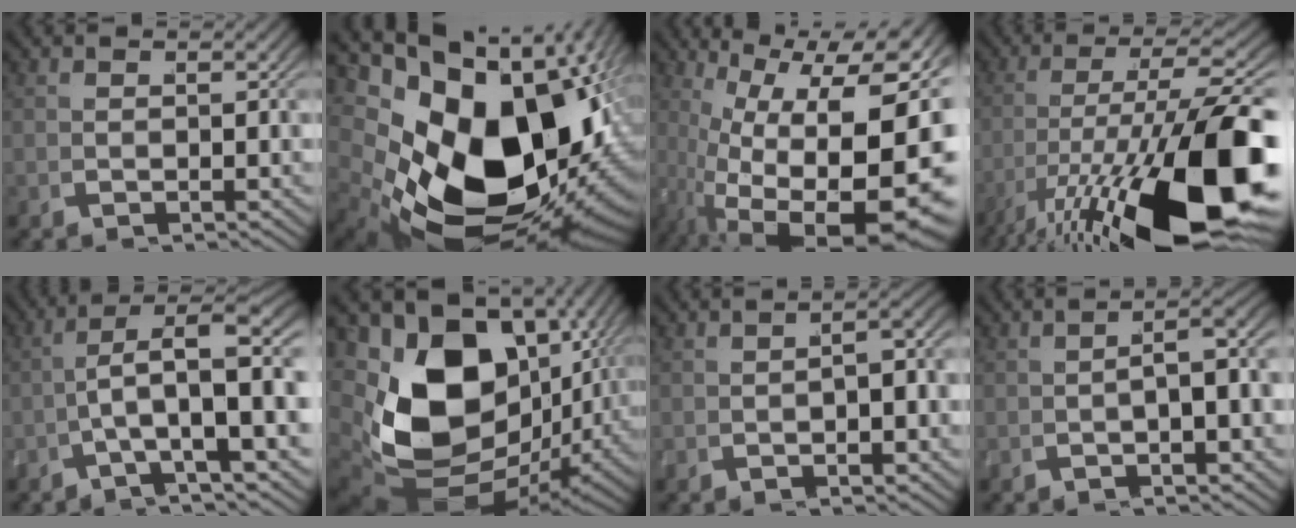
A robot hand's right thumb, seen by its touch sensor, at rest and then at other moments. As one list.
[{"total": 25.6, "force": [-0.9, 16.3, 19.7], "torque": [-0.350, -0.065, 0.026]}, {"total": 19.3, "force": [-1.4, 11.0, 15.8], "torque": [-0.264, -0.080, 0.017]}, {"total": 15.9, "force": [-3.8, 6.4, 14.1], "torque": [-0.254, -0.043, -0.023]}, {"total": 7.2, "force": [0.6, 3.4, 6.3], "torque": [-0.109, -0.024, 0.013]}, {"total": 20.2, "force": [-0.1, 13.7, 14.9], "torque": [-0.307, -0.058, 0.026]}, {"total": 2.8, "force": [-0.5, 1.3, 2.4], "torque": [-0.030, 0.012, -0.013]}, {"total": 4.2, "force": [-0.5, 1.9, 3.7], "torque": [-0.055, 0.012, -0.011]}]